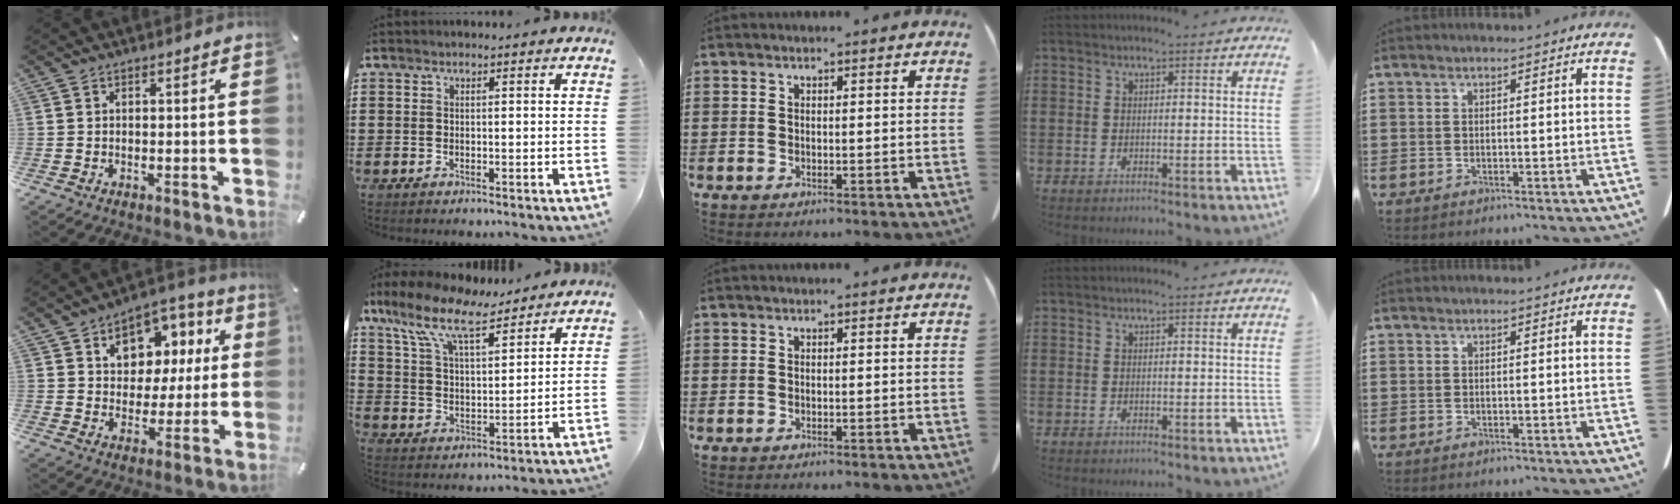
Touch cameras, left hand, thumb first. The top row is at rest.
{"thumb": {"total": 9.8, "force": [3.3, 8.4, 3.7], "torque": [-0.057, -0.022, 0.059]}, "index": {"total": 10.5, "force": [8.4, 2.4, 5.8], "torque": [-0.140, -0.031, 0.148]}}